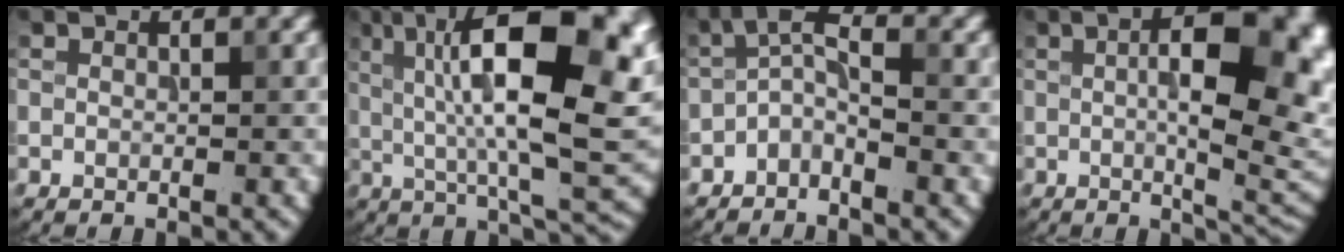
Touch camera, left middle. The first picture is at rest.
{"total": 16.9, "force": [3.4, 6.2, 15.3], "torque": [-0.229, 0.012, 0.044]}
{"total": 2.2, "force": [-1.6, 0.7, 1.4], "torque": [-0.029, 0.012, -0.038]}
{"total": 12.7, "force": [1.3, 5.1, 11.5], "torque": [-0.124, 0.015, 0.013]}